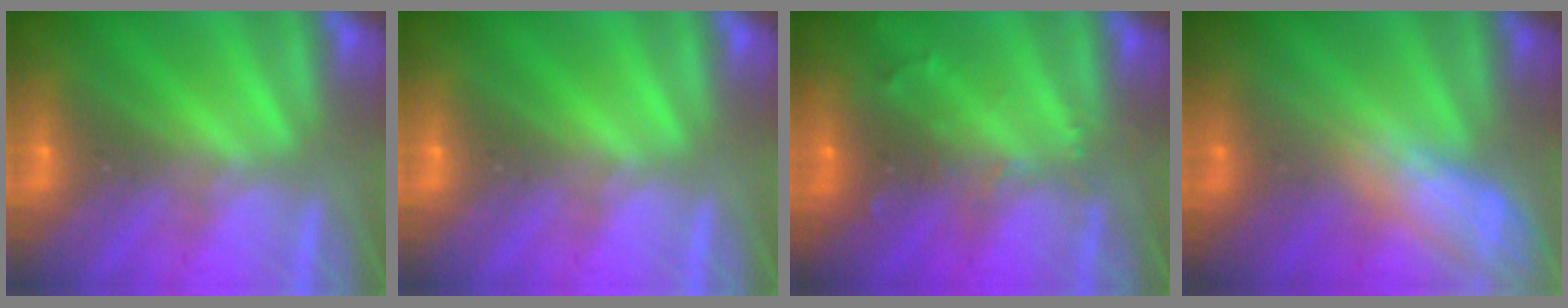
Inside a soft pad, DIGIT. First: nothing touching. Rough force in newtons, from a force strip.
{"total": 0.0}
{"total": 2.8}
{"total": 2.5}